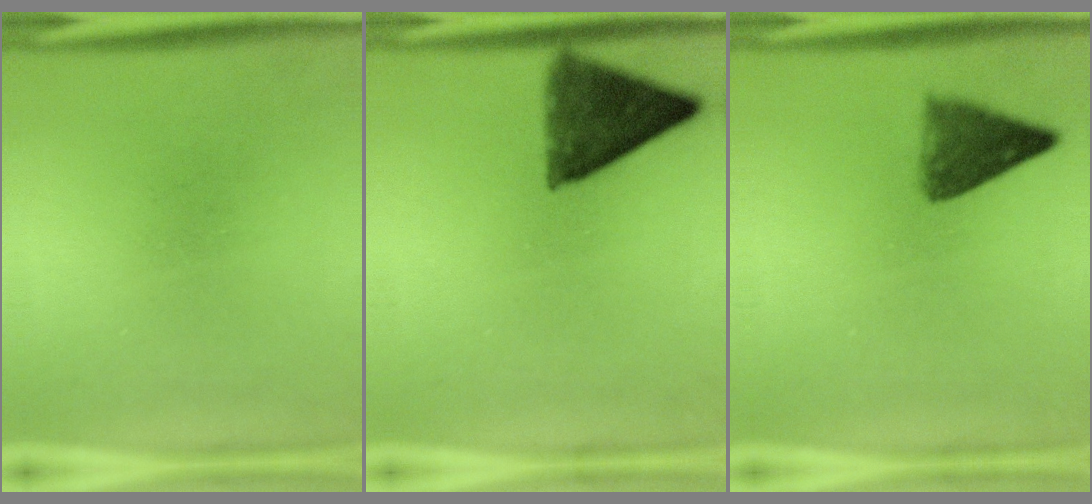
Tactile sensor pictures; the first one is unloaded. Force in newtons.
{"total": 10.3}
{"total": 5.4}